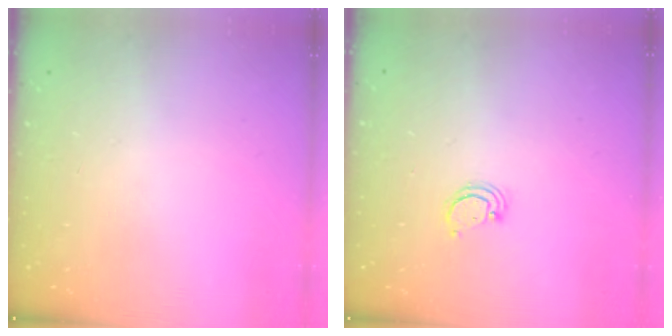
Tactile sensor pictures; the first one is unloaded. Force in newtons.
{"total": 2.4, "press": 2.4, "slide": 0.2}